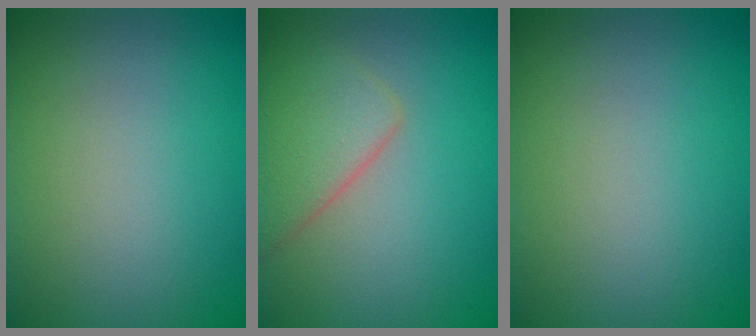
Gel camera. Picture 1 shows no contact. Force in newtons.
{"total": 3.9, "press": 3.9, "slide": 0.1}
{"total": 0.0}